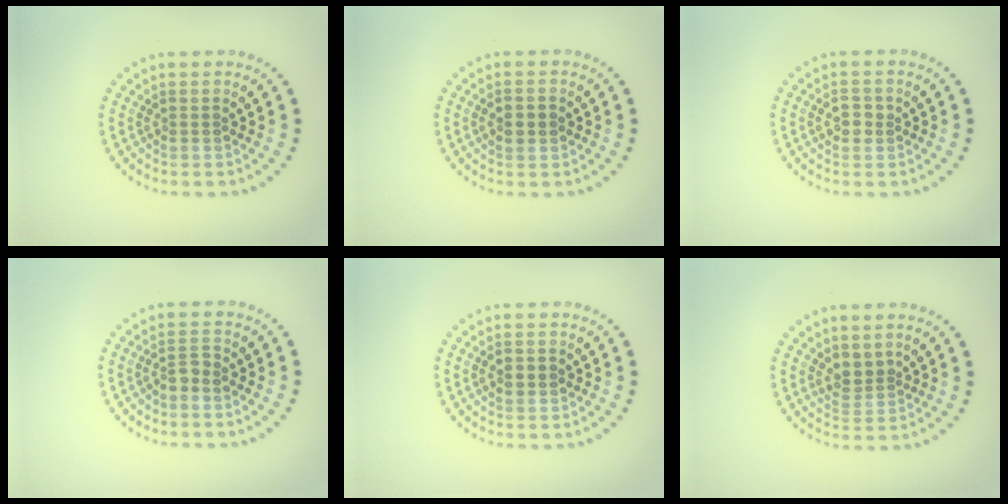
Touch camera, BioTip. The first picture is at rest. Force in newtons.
{"total": 1.8, "press": 1.8, "slide": 0.3}
{"total": 1.7, "press": 1.7, "slide": 0.1}
{"total": 1.5, "press": 1.4, "slide": 0.7}
{"total": 1.2, "press": 1.2, "slide": 0.1}
{"total": 1.9, "press": 1.6, "slide": 1.0}